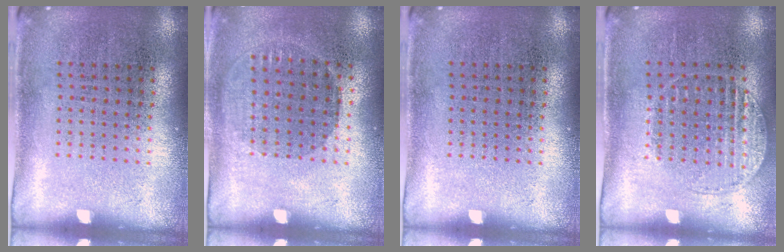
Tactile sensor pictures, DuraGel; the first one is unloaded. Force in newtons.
{"total": 0.8, "press": 0.8, "slide": 0.4}
{"total": 0.0}
{"total": 1.1, "press": 1.1, "slide": 0.2}